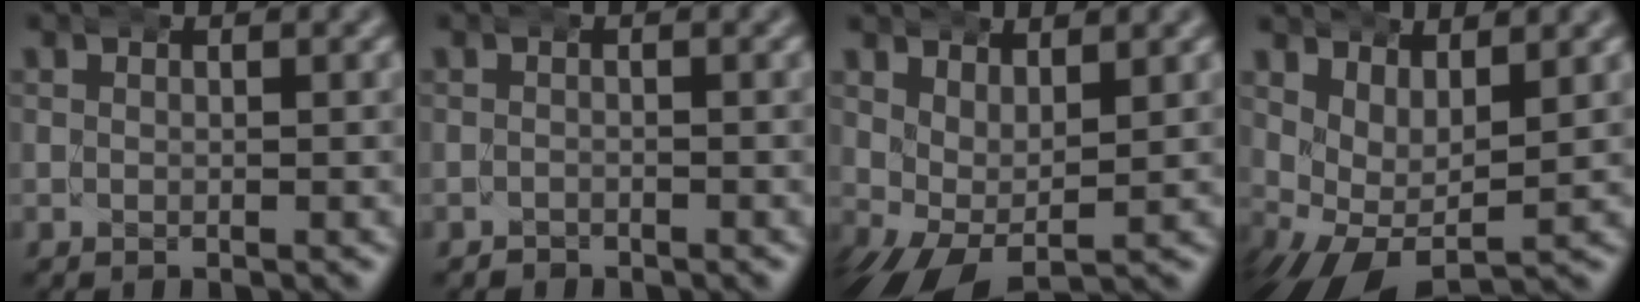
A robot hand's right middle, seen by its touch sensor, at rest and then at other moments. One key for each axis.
{"total": 1.2, "fx": -1.0, "fy": 0.7, "fz": -0.2, "tx": -0.007, "ty": 0.002, "tz": -0.018}
{"total": 4.9, "fx": -1.3, "fy": 3.6, "fz": 3.0, "tx": -0.077, "ty": -0.029, "tz": -0.013}
{"total": 5.5, "fx": -1.6, "fy": 4.1, "fz": 3.4, "tx": -0.097, "ty": -0.036, "tz": -0.011}